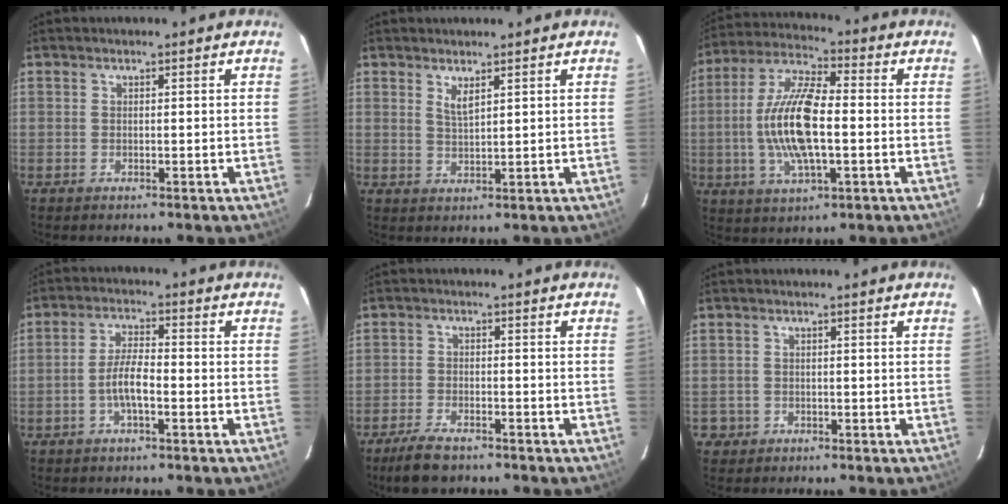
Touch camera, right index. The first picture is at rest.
{"total": 2.5, "force": [1.6, 0.5, 1.8], "torque": [-0.034, -0.005, 0.028]}
{"total": 14.9, "force": [-1.5, 5.1, 14.0], "torque": [-0.286, 0.005, -0.032]}
{"total": 6.1, "force": [-2.4, 1.7, 5.4], "torque": [-0.109, 0.007, -0.044]}
{"total": 6.5, "force": [-5.2, 2.3, 3.2], "torque": [-0.090, -0.009, -0.096]}
{"total": 2.6, "force": [-0.8, 2.5, 0.1], "torque": [-0.004, 0.011, -0.009]}